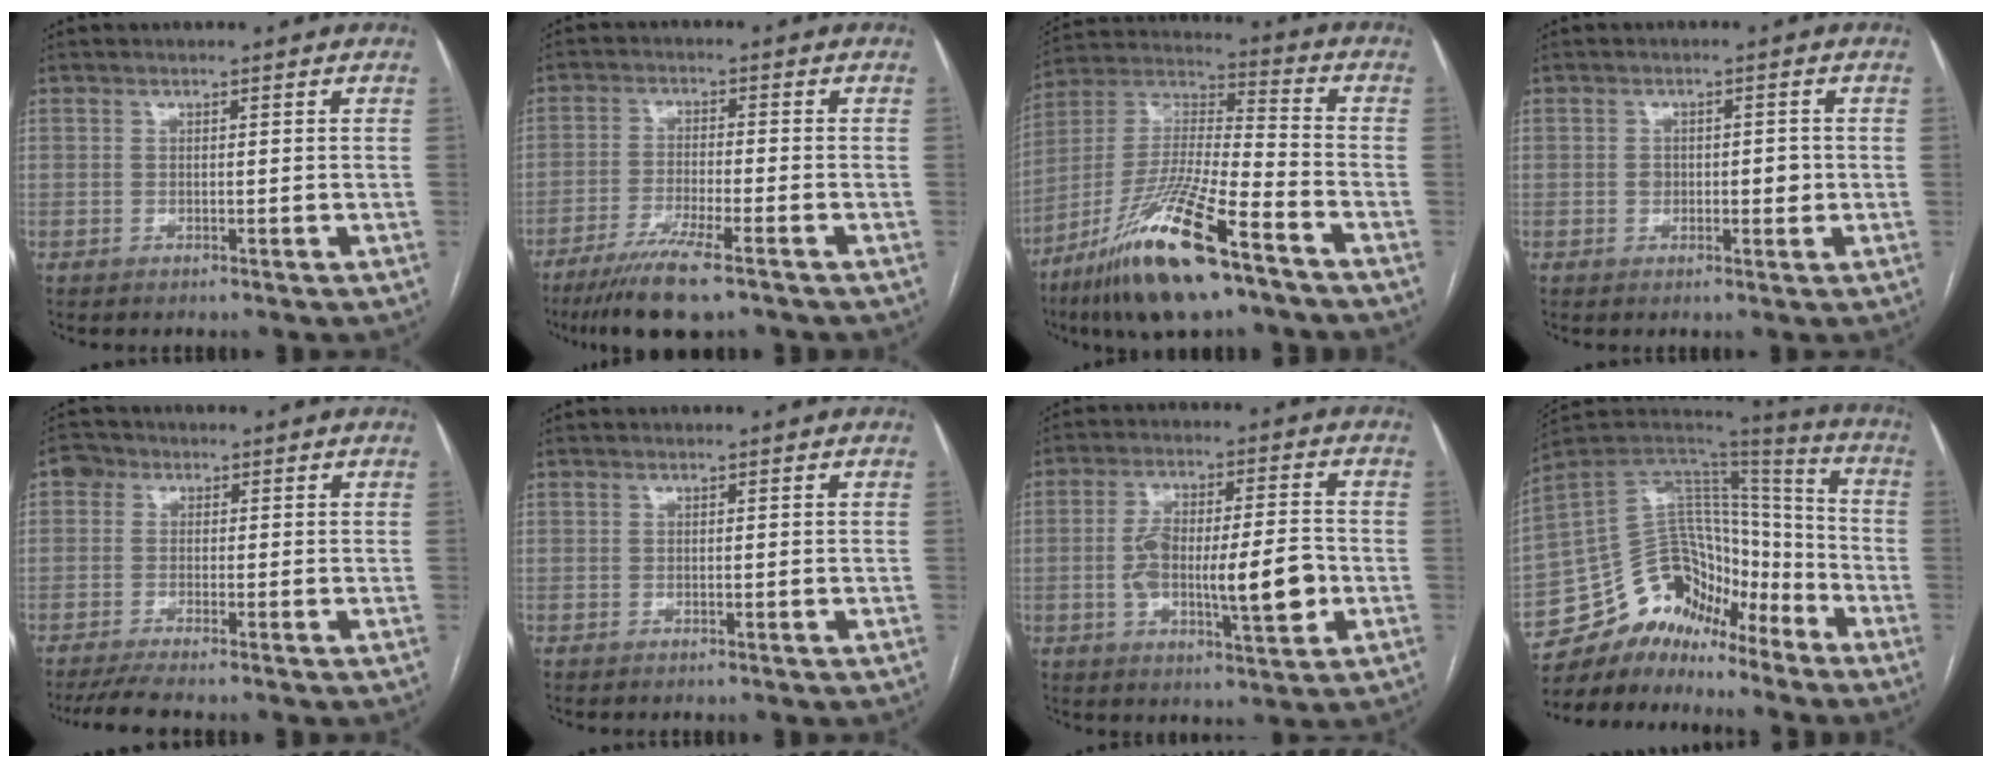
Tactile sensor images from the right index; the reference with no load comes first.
{"total": 9.1, "force": [-6.5, 0.5, 6.3], "torque": [-0.109, -0.023, -0.109]}
{"total": 19.9, "force": [-12.1, 2.9, 15.5], "torque": [-0.329, -0.029, -0.221]}
{"total": 3.0, "force": [-0.2, 1.9, 2.4], "torque": [-0.033, 0.008, 0.002]}
{"total": 4.0, "force": [-2.3, 1.9, 2.7], "torque": [-0.068, -0.001, -0.050]}
{"total": 0.0}
{"total": 13.1, "force": [-2.1, 3.5, 12.5], "torque": [-0.213, 0.009, -0.029]}
{"total": 15.6, "force": [-11.9, 8.5, 5.5], "torque": [-0.092, 0.085, -0.208]}